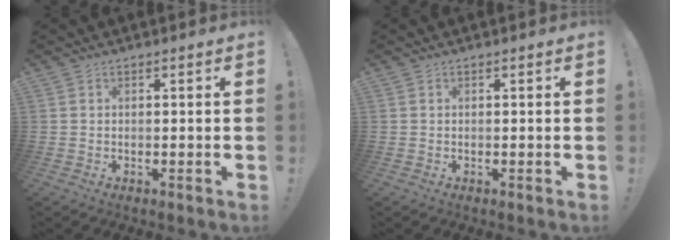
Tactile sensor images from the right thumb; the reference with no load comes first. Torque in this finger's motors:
{"motor_torque": [0.00, 0.00, -0.01, 0.01, 0.00]}